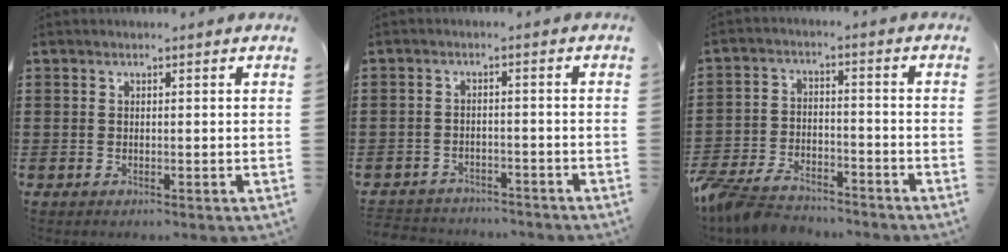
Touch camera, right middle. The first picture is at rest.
{"total": 2.9, "force": [-2.8, 0.6, -0.4], "torque": [-0.002, -0.001, -0.062]}
{"total": 6.1, "force": [-5.7, 1.7, 1.5], "torque": [-0.048, 0.004, -0.119]}